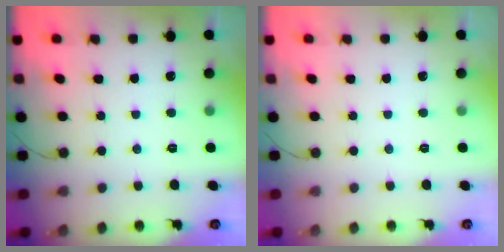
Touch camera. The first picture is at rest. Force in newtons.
{"total": 0.0}